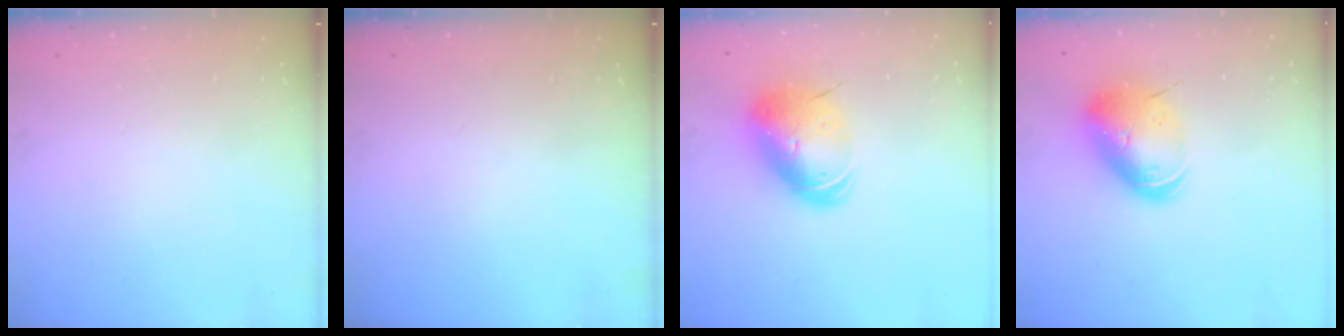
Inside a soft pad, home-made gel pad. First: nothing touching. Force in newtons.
{"total": 0.0}
{"total": 14.6, "press": 14.4, "slide": 2.5}
{"total": 14.6, "press": 14.4, "slide": 2.3}